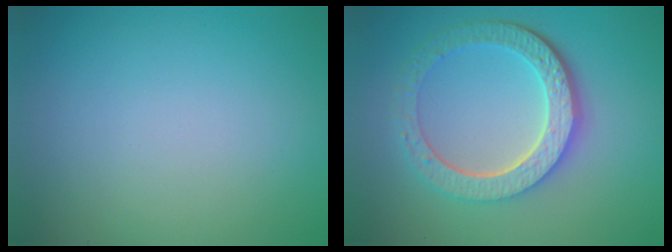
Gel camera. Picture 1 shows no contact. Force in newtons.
{"total": 5.9, "press": 4.6, "slide": 3.7}